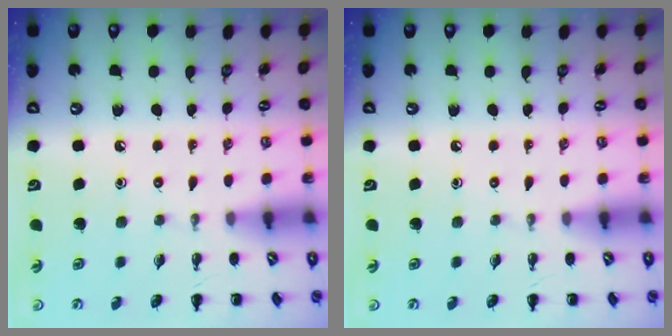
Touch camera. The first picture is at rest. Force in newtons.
{"total": 0.0}